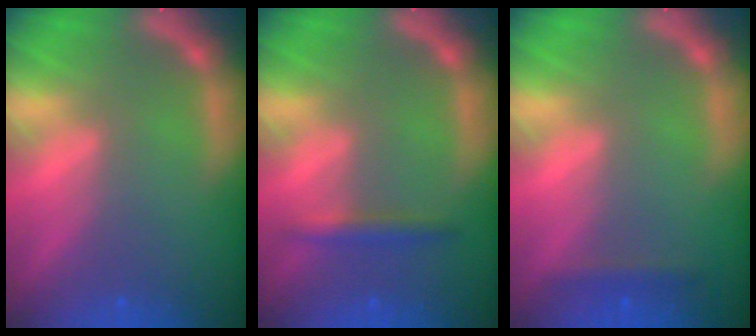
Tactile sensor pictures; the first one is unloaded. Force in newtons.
{"total": 1.9}
{"total": 1.4}